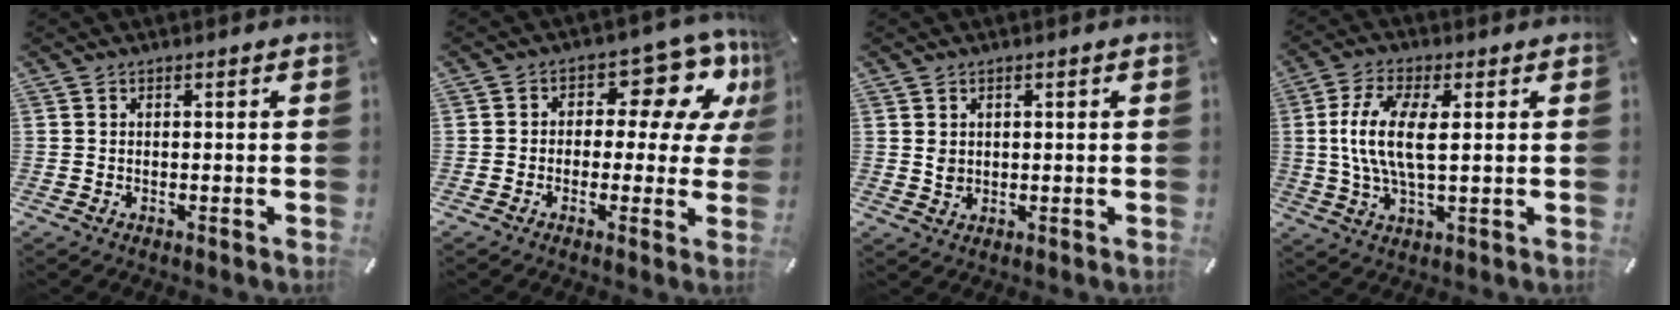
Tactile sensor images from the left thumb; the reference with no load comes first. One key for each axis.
{"total": 11.6, "fx": 4.7, "fy": 6.9, "fz": 8.0, "tx": -0.105, "ty": -0.027, "tz": 0.080}
{"total": 2.2, "fx": 0.6, "fy": 1.9, "fz": 0.9, "tx": -0.013, "ty": 0.000, "tz": 0.009}
{"total": 11.1, "fx": 1.6, "fy": 4.5, "fz": 10.0, "tx": -0.220, "ty": -0.005, "tz": 0.022}